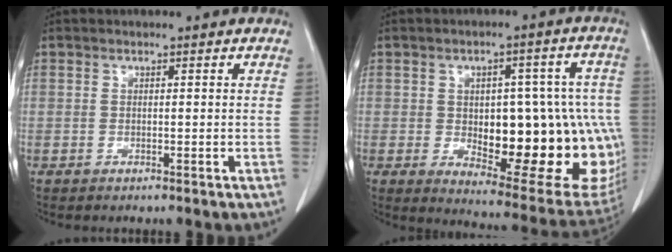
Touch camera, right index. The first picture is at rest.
{"total": 22.8, "force": [-2.8, 9.4, 20.6], "torque": [-0.196, 0.023, -0.004]}